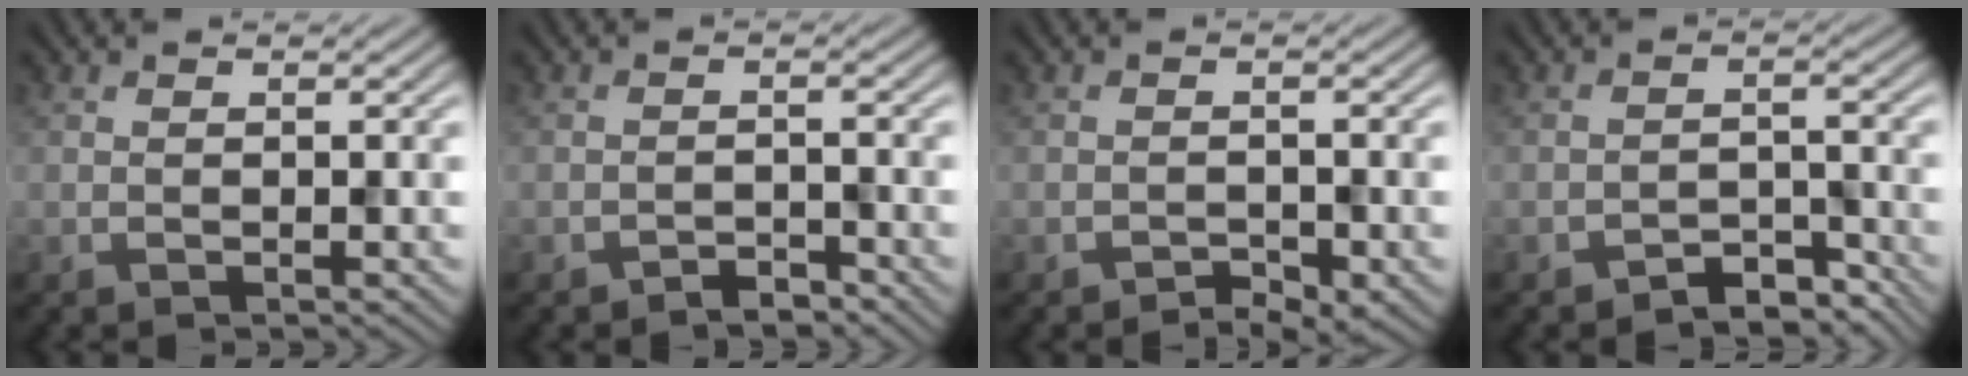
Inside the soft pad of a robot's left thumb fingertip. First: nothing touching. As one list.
[{"total": 1.8, "force": [-1.6, 0.5, 0.5], "torque": [-0.004, 0.003, -0.032]}, {"total": 1.9, "force": [-1.5, 0.7, 0.8], "torque": [-0.010, 0.000, -0.026]}, {"total": 3.9, "force": [-3.4, 1.3, 1.3], "torque": [-0.018, 0.002, -0.058]}]